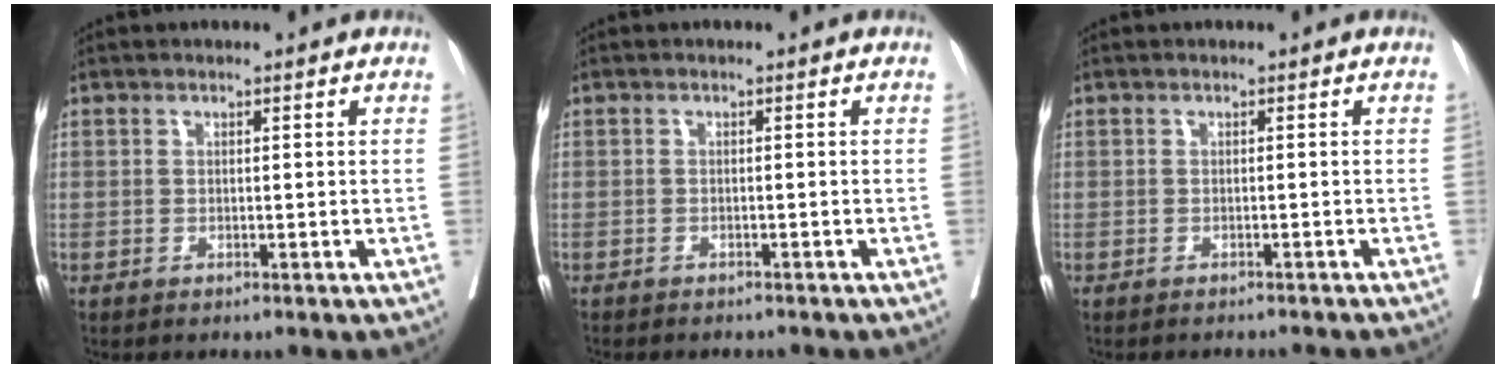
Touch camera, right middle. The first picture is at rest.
{"total": 5.2, "force": [-4.7, 1.1, 1.8], "torque": [-0.021, -0.006, -0.059]}
{"total": 5.6, "force": [-5.4, 0.5, 1.5], "torque": [-0.018, -0.012, -0.058]}